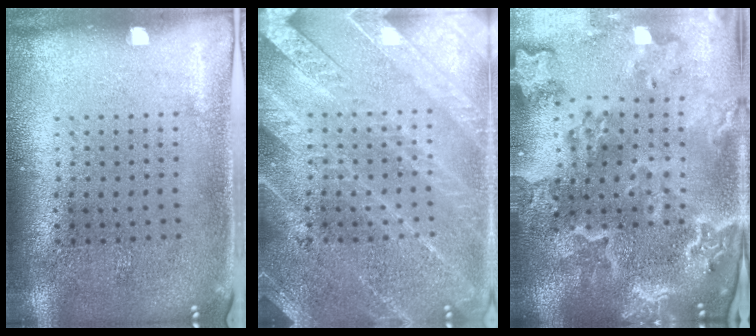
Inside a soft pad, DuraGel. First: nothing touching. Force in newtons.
{"total": 4.6, "press": 4.6, "slide": 0.7}
{"total": 4.4, "press": 3.6, "slide": 2.6}